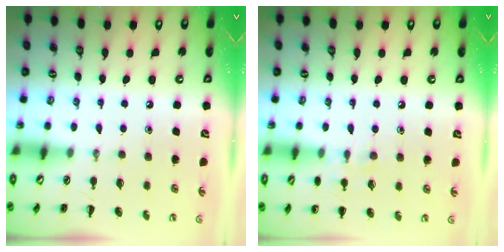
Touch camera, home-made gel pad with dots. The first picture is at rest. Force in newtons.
{"total": 6.7, "press": 6.5, "slide": 1.7}